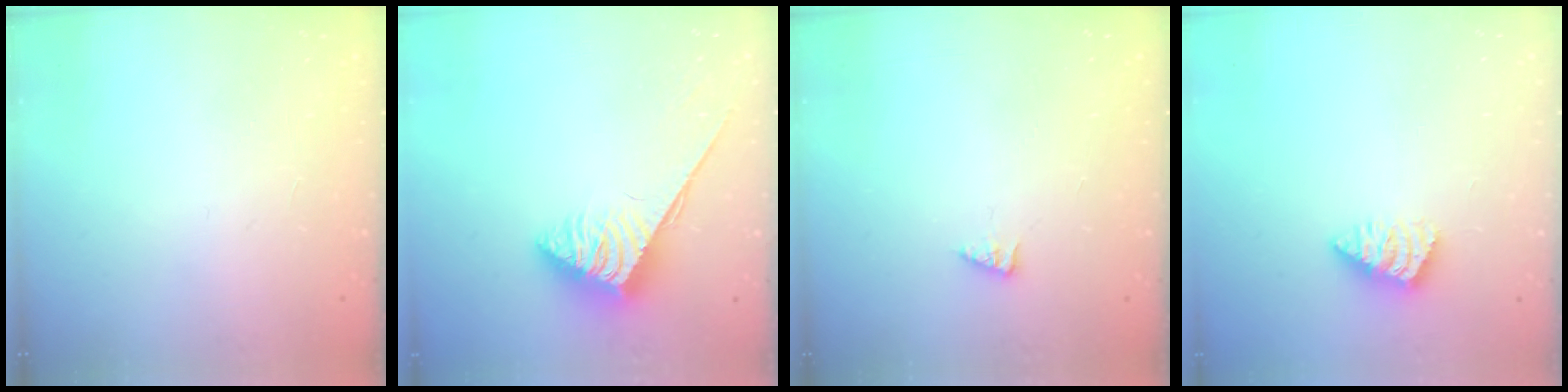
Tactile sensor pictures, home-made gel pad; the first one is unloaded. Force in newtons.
{"total": 3.8, "press": 3.8, "slide": 0.6}
{"total": 1.6, "press": 1.5, "slide": 0.3}
{"total": 2.8, "press": 2.7, "slide": 0.5}